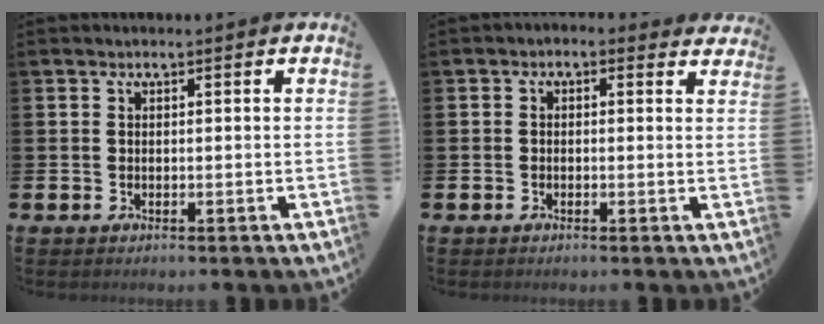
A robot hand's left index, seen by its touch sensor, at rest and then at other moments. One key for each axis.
{"total": 0.6, "fx": -0.2, "fy": 0.5, "fz": 0.3, "tx": -0.008, "ty": 0.006, "tz": -0.004}